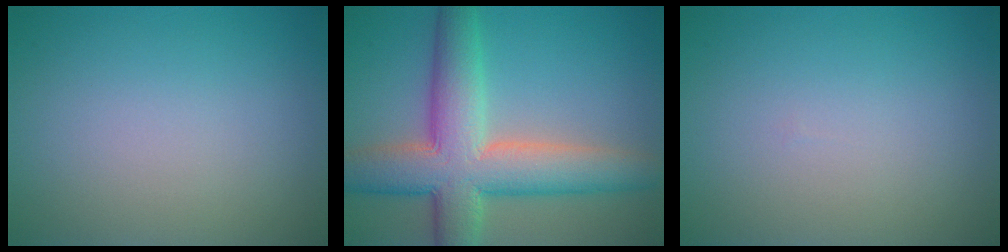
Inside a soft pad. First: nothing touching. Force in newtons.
{"total": 9.5, "press": 9.5, "slide": 0.2}
{"total": 0.0}